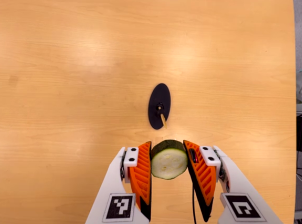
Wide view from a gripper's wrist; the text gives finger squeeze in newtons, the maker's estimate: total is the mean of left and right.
{"total": 12.0, "left": 11.1, "right": 12.9}